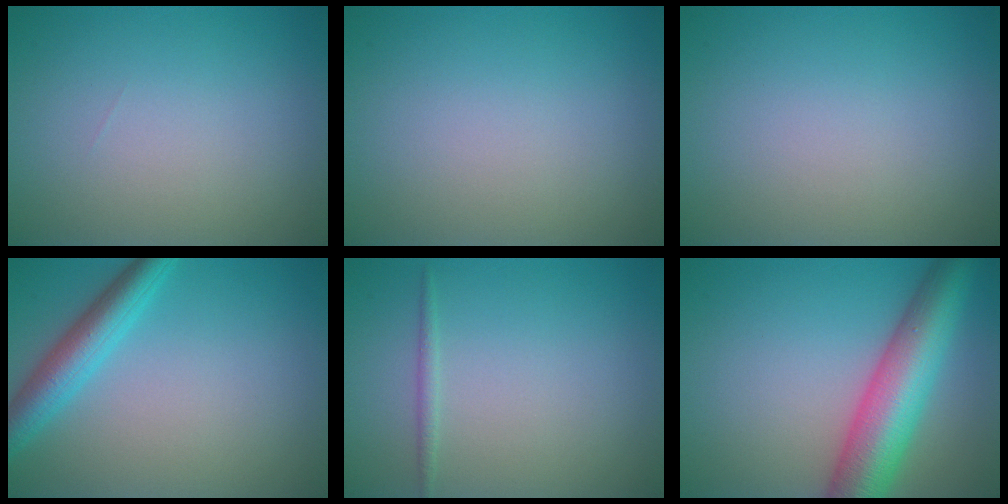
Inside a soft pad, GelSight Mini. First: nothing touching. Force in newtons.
{"total": 0.0}
{"total": 0.0}
{"total": 4.2, "press": 4.2, "slide": 0.1}
{"total": 0.8, "press": 0.8, "slide": 0.0}
{"total": 9.0, "press": 9.0, "slide": 0.2}